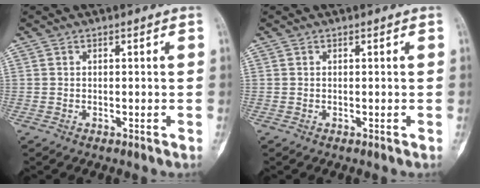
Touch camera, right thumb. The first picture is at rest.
{"total": 0.0}